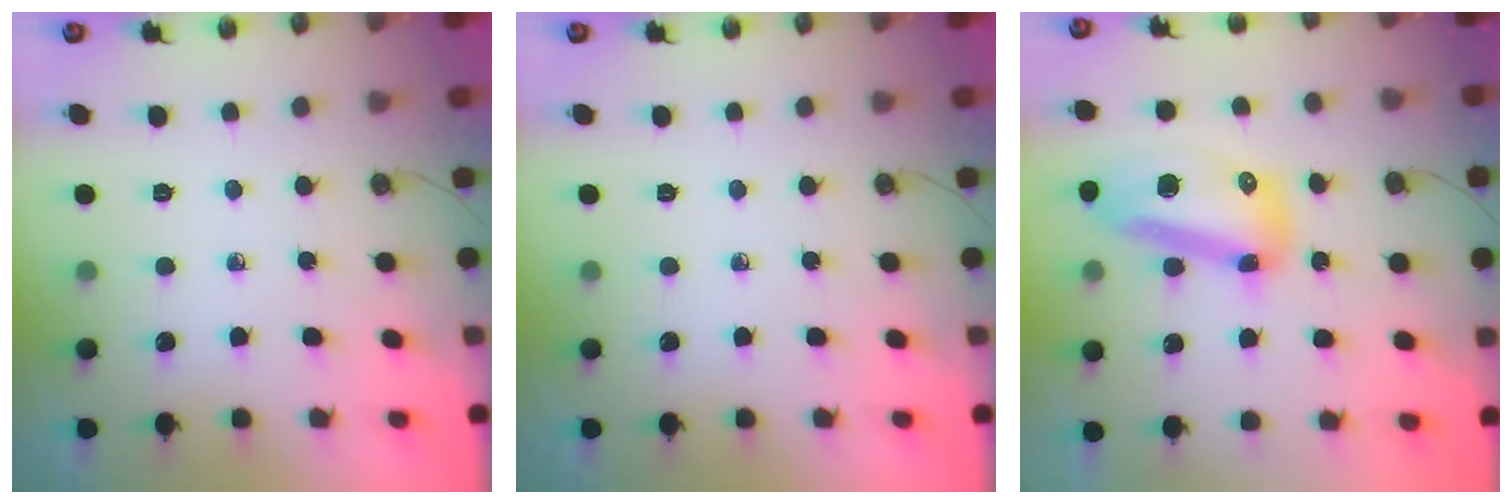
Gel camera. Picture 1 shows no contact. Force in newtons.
{"total": 0.0}
{"total": 15.9, "press": 15.5, "slide": 3.6}